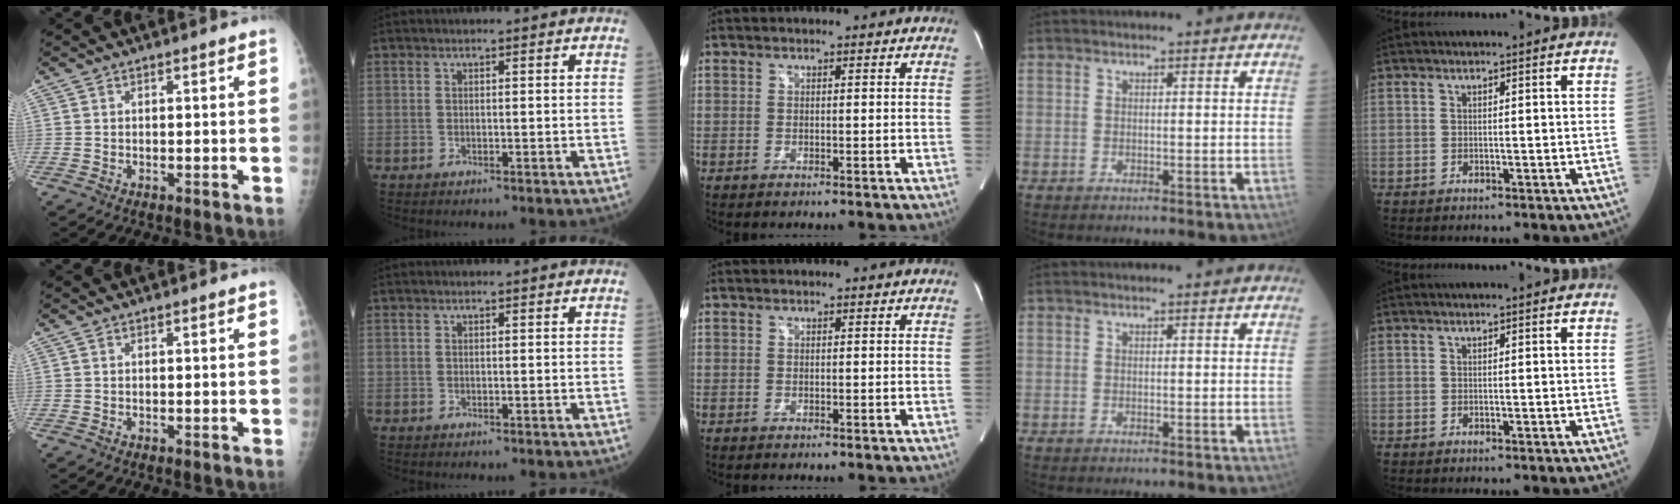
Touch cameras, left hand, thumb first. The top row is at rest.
{}